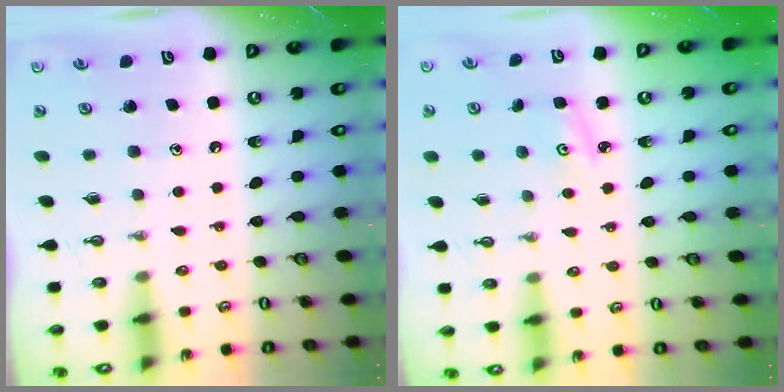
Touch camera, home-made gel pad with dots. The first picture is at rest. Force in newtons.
{"total": 2.9, "press": 2.9, "slide": 0.5}